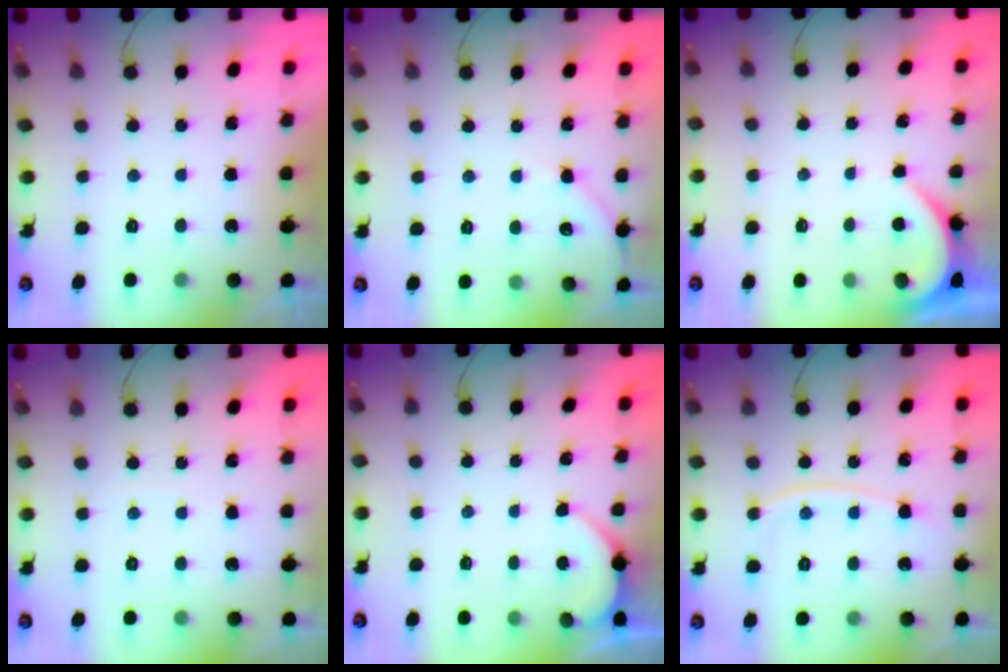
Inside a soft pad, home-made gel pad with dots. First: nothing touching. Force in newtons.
{"total": 4.8, "press": 4.7, "slide": 0.7}
{"total": 2.2, "press": 2.2, "slide": 0.2}
{"total": 1.8, "press": 1.7, "slide": 0.2}
{"total": 1.4, "press": 1.4, "slide": 0.2}
{"total": 8.9, "press": 8.9, "slide": 1.0}